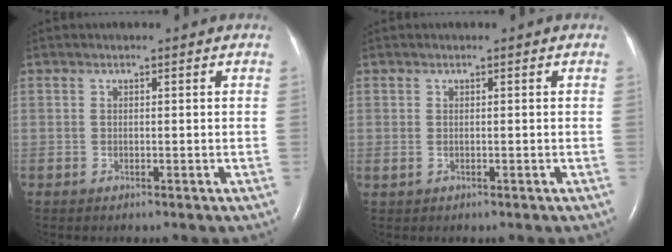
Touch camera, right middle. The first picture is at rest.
{"total": 0.7, "force": [0.0, 0.3, 0.6], "torque": [-0.021, -0.004, 0.004]}